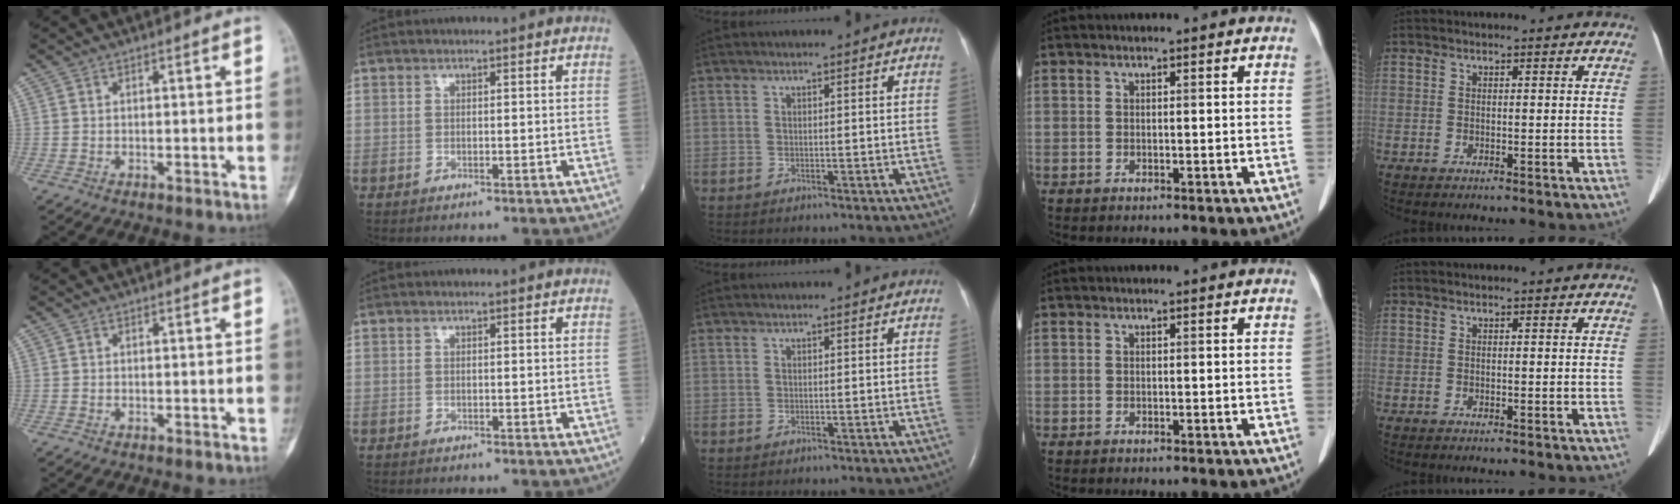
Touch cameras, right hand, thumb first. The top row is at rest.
{}